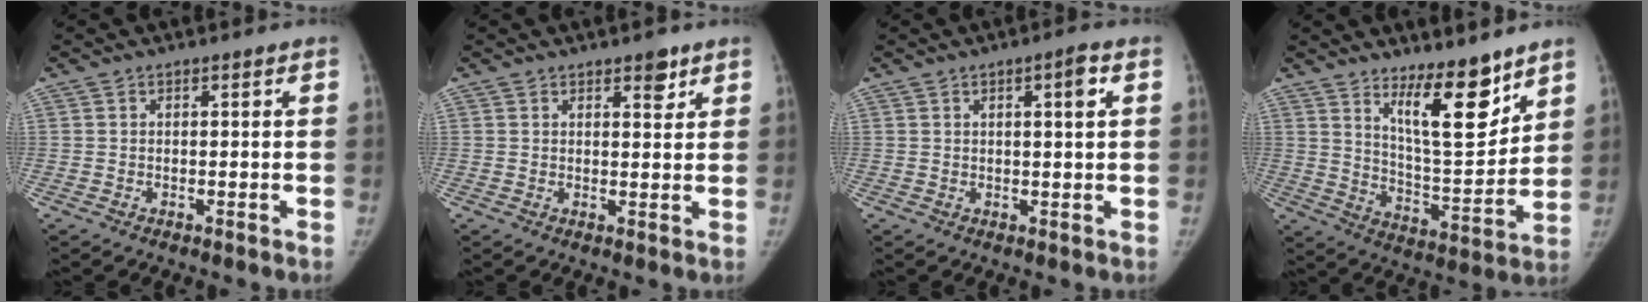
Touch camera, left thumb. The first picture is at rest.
{"total": 3.2, "force": [2.1, 1.5, 2.0], "torque": [-0.010, -0.011, 0.028]}
{"total": 3.7, "force": [1.2, 0.6, 3.4], "torque": [-0.049, 0.001, 0.017]}
{"total": 13.4, "force": [9.1, 4.0, 9.1], "torque": [-0.110, -0.087, 0.160]}